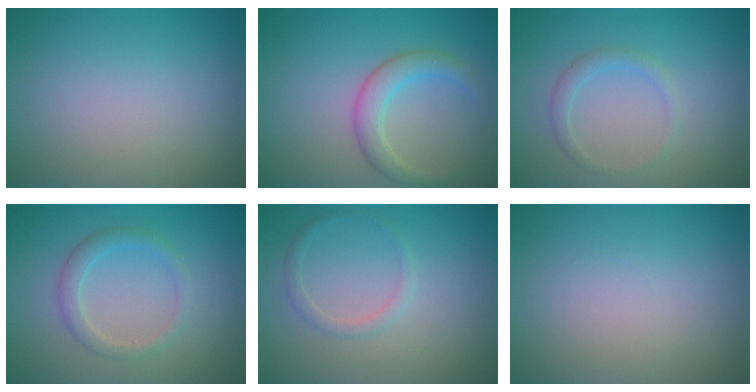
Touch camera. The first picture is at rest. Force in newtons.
{"total": 2.8, "press": 2.8, "slide": 0.2}
{"total": 1.4, "press": 1.4, "slide": 0.1}
{"total": 2.1, "press": 2.1, "slide": 0.2}
{"total": 1.2, "press": 1.2, "slide": 0.2}
{"total": 0.0}